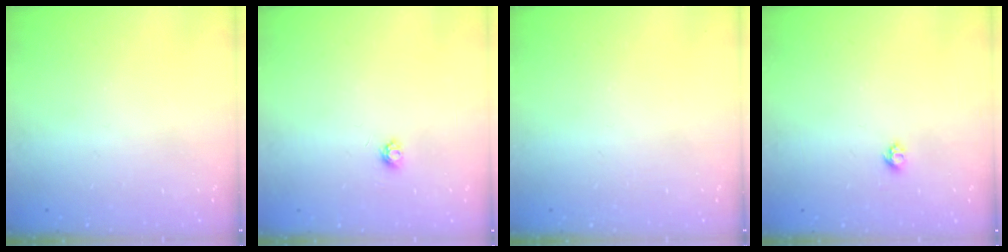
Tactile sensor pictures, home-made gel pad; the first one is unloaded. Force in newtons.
{"total": 3.9, "press": 3.8, "slide": 0.5}
{"total": 0.0}
{"total": 4.3, "press": 4.3, "slide": 0.5}